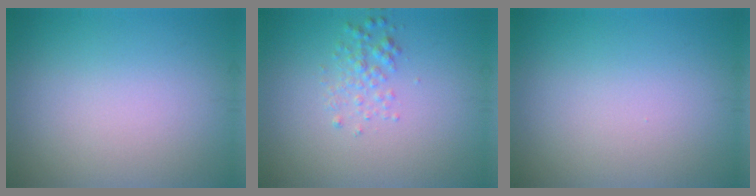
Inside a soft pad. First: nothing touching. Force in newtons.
{"total": 1.6, "press": 1.6, "slide": 0.0}
{"total": 0.0}